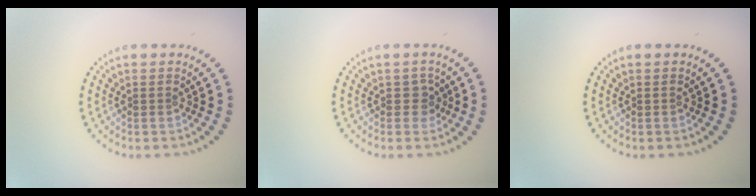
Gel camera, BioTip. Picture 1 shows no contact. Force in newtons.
{"total": 1.3, "press": 1.1, "slide": 0.7}
{"total": 0.0}